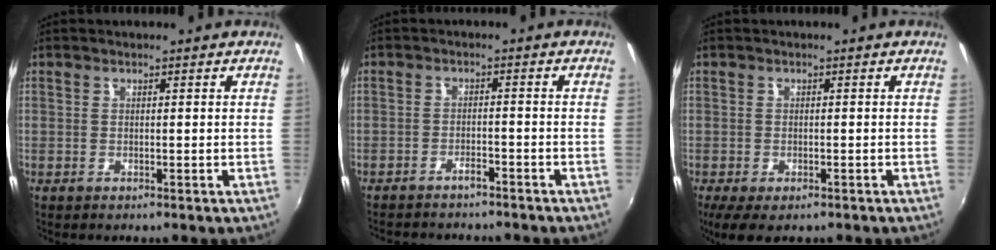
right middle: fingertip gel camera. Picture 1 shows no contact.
{"total": 6.0, "force": [-5.5, 1.4, 2.0], "torque": [-0.057, -0.005, -0.079]}
{"total": 5.5, "force": [-3.4, 2.4, 3.5], "torque": [-0.079, -0.026, -0.056]}